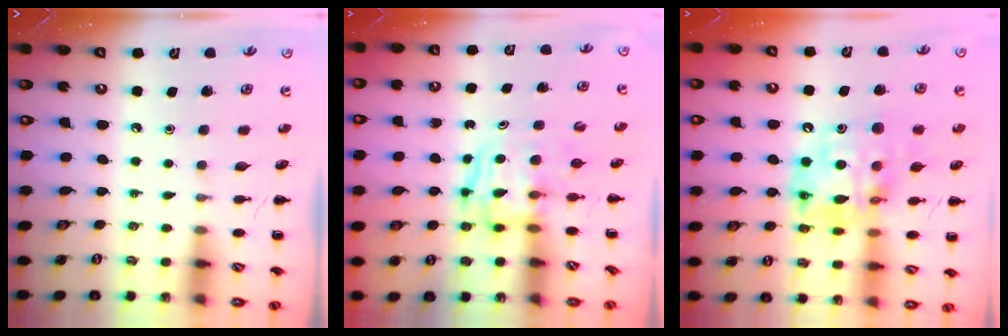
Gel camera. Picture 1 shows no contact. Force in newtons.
{"total": 3.5, "press": 3.5, "slide": 0.3}
{"total": 16.8, "press": 16.2, "slide": 4.2}